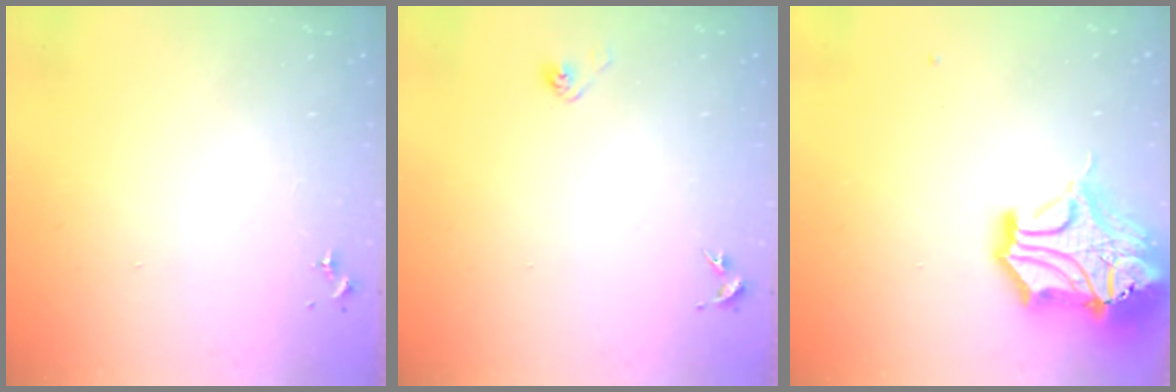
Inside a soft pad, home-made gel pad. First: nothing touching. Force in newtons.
{"total": 3.8, "press": 3.7, "slide": 1.0}
{"total": 18.3, "press": 18.2, "slide": 2.4}